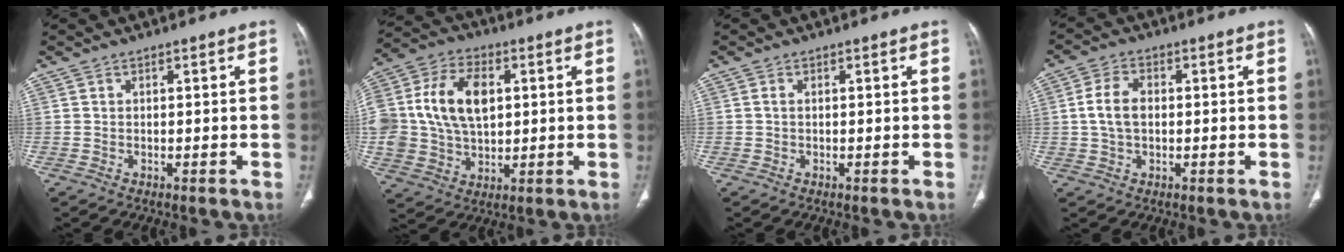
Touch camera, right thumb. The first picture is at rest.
{"total": 18.5, "force": [2.9, 12.5, 13.2], "torque": [-0.265, 0.010, 0.057]}
{"total": 0.7, "force": [0.1, 0.4, 0.6], "torque": [-0.016, 0.000, 0.001]}
{"total": 6.2, "force": [0.2, 4.1, 4.7], "torque": [-0.096, 0.014, 0.003]}